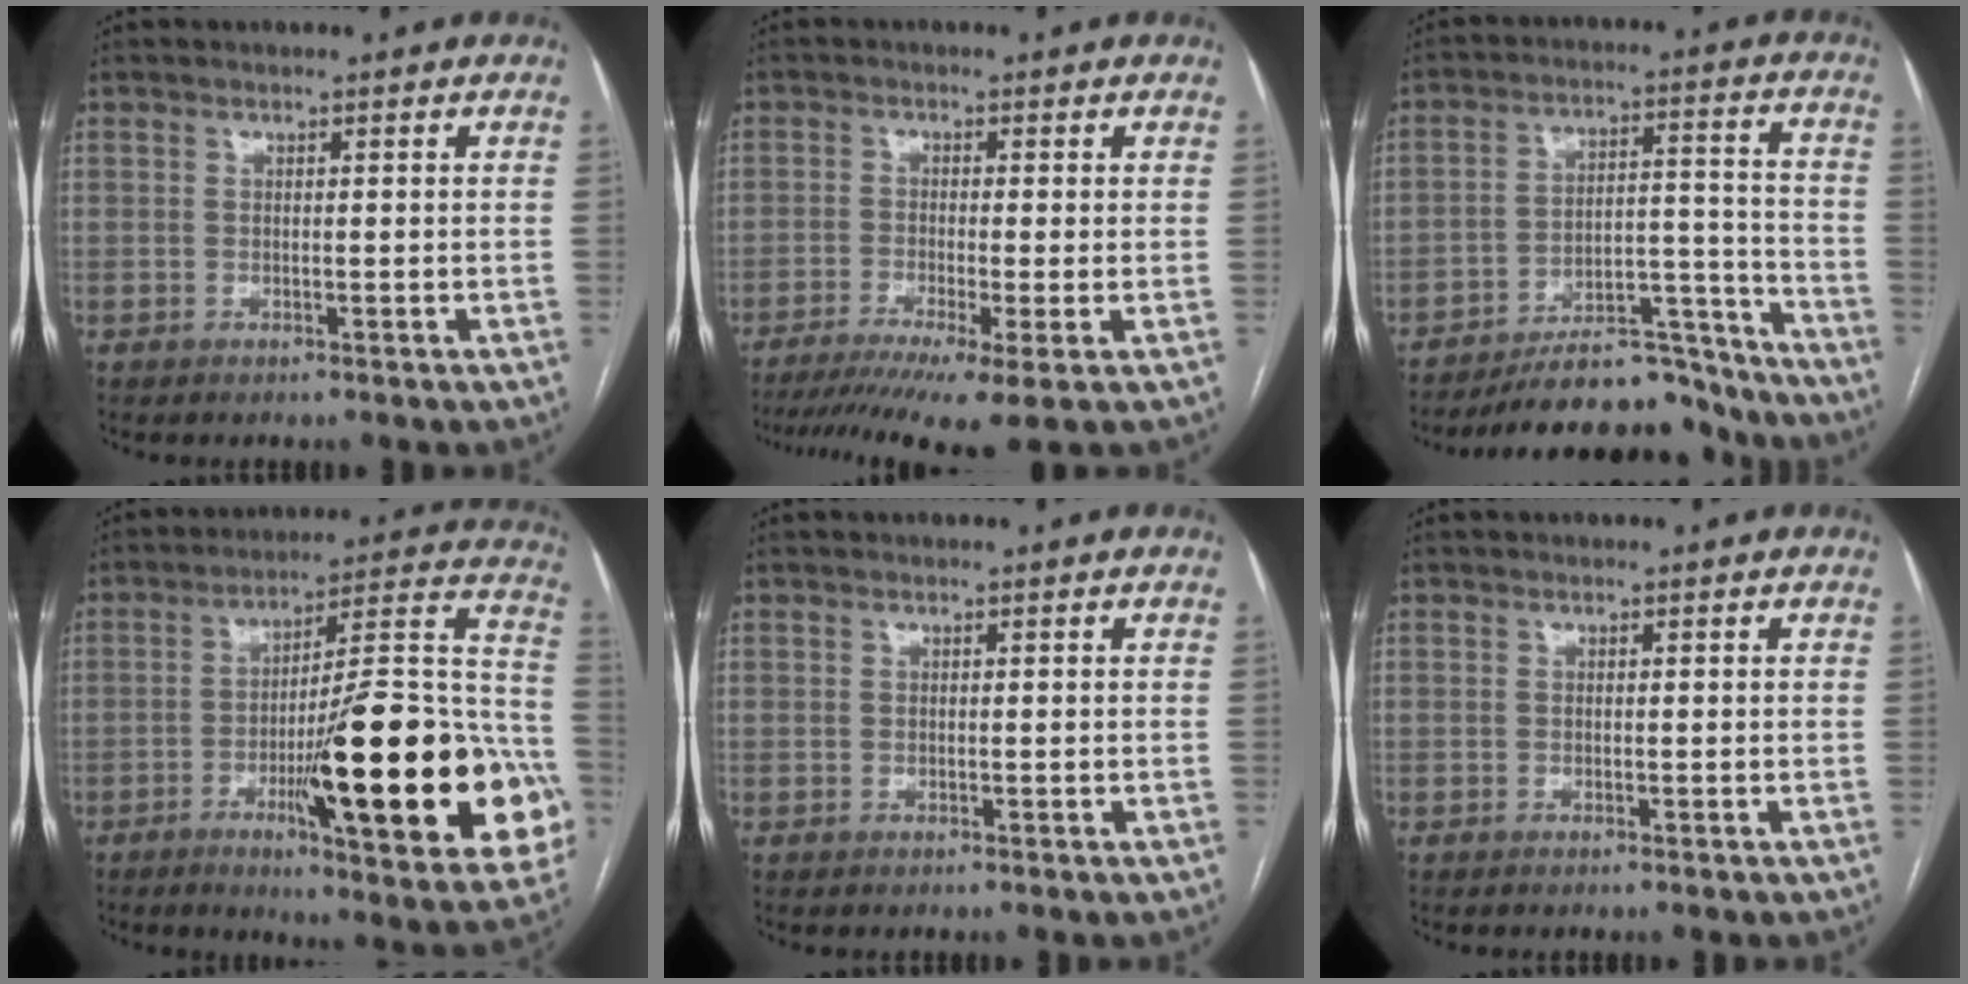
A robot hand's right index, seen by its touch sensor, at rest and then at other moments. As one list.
[{"total": 11.2, "force": [-7.6, 0.3, 8.2], "torque": [-0.131, -0.019, -0.120]}, {"total": 16.6, "force": [-15.5, 4.1, 4.3], "torque": [-0.051, 0.041, -0.232]}, {"total": 28.3, "force": [-7.7, 4.0, 26.9], "torque": [-0.305, 0.001, -0.108]}, {"total": 0.0}, {"total": 0.0}]